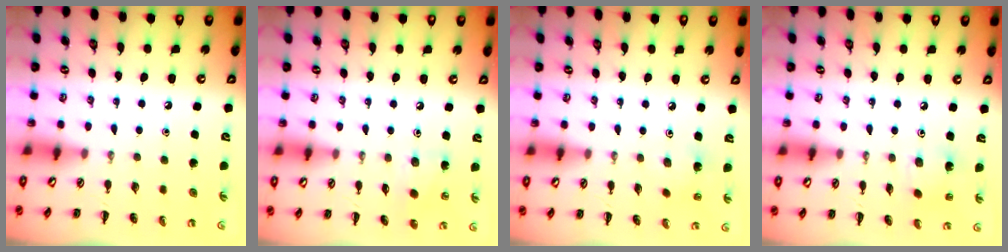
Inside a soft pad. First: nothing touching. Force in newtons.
{"total": 4.3, "press": 4.2, "slide": 1.1}
{"total": 2.0, "press": 1.9, "slide": 0.8}
{"total": 2.1, "press": 2.0, "slide": 0.5}